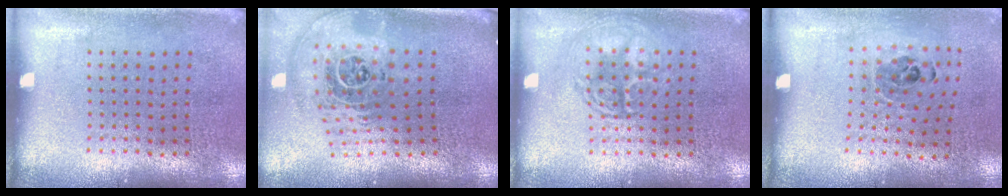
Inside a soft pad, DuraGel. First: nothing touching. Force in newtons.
{"total": 2.8, "press": 1.9, "slide": 2.0}
{"total": 2.6, "press": 2.6, "slide": 0.4}
{"total": 0.9, "press": 0.8, "slide": 0.6}